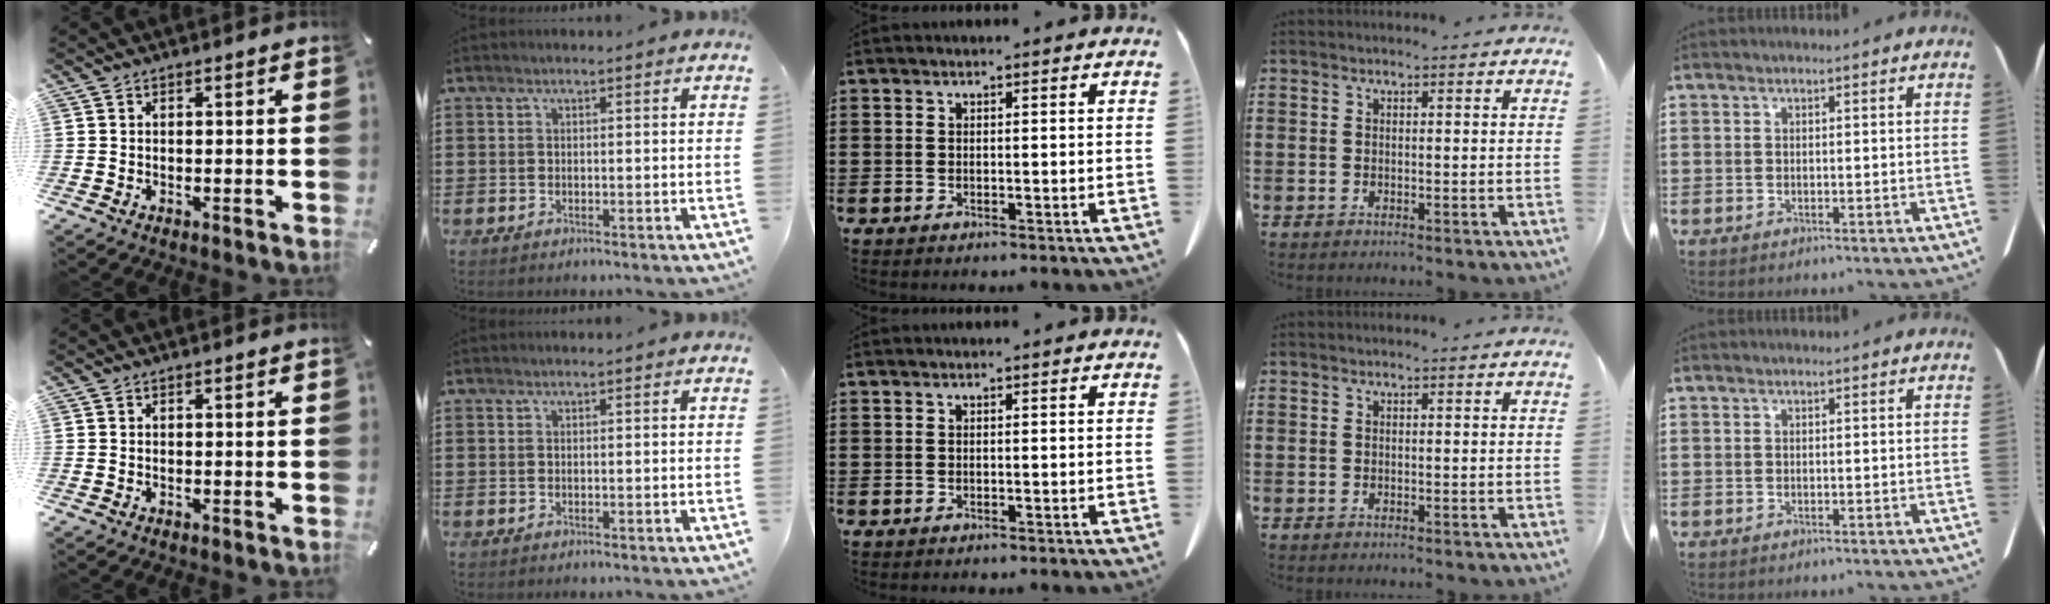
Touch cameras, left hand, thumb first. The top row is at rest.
{}